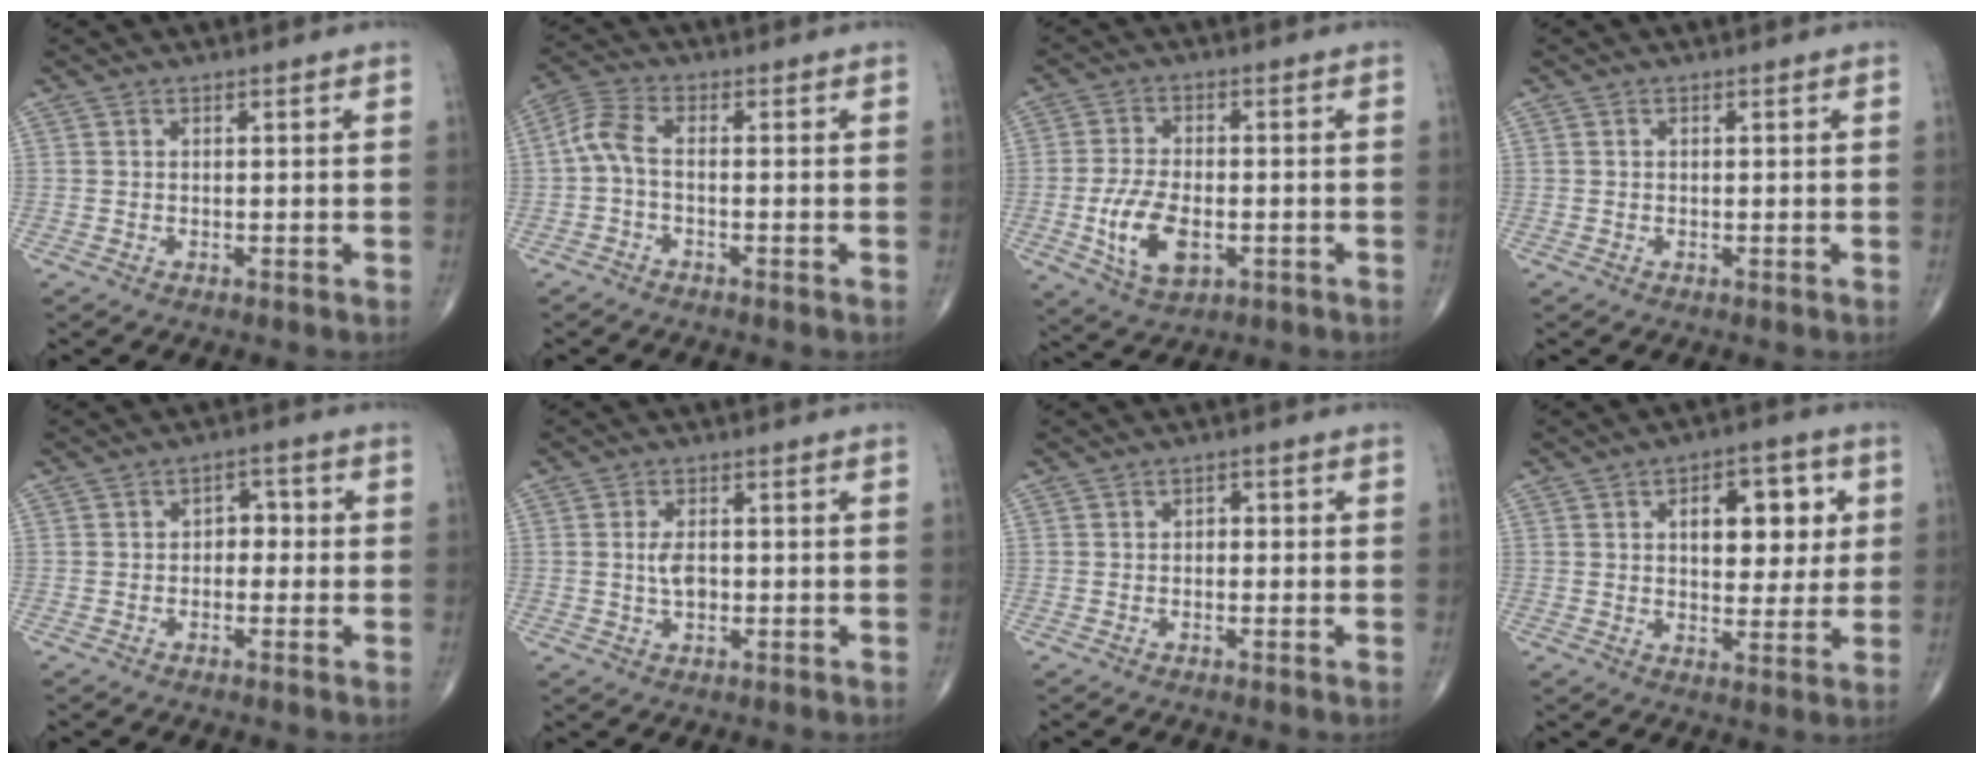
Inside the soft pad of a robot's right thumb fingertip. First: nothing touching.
{"total": 4.7, "force": [-0.9, 1.9, 4.2], "torque": [-0.103, 0.019, -0.027]}
{"total": 9.8, "force": [-2.5, 5.3, 7.9], "torque": [-0.146, 0.001, -0.039]}
{"total": 0.0}
{"total": 3.6, "force": [-0.2, 2.6, 2.5], "torque": [-0.006, 0.016, -0.014]}
{"total": 3.6, "force": [-0.1, 2.1, 3.0], "torque": [-0.052, 0.000, -0.001]}
{"total": 1.6, "force": [0.0, 1.2, 1.1], "torque": [0.001, 0.006, -0.008]}
{"total": 12.0, "force": [2.9, 6.8, 9.5], "torque": [-0.083, -0.002, 0.040]}